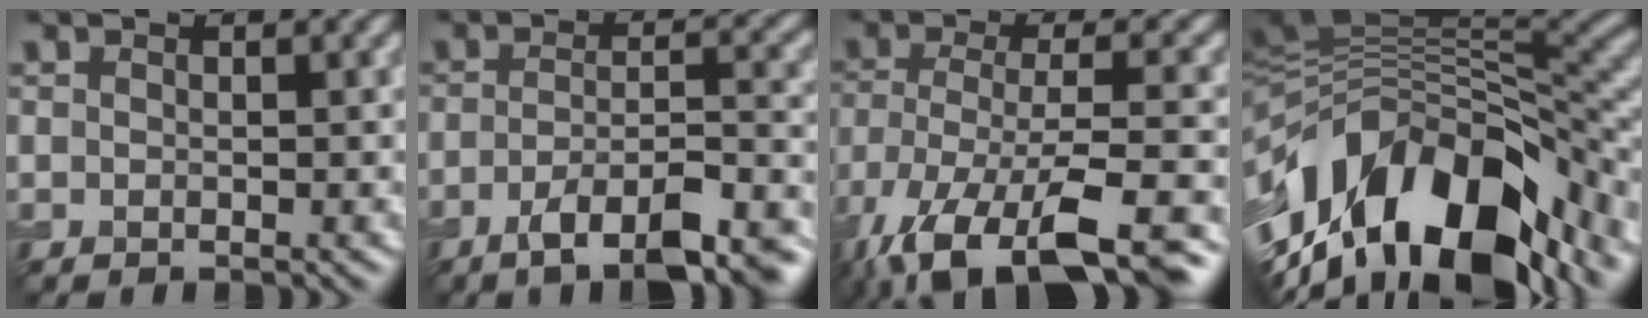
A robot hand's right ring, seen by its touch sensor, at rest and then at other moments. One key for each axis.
{"total": 9.4, "fx": -6.0, "fy": 2.8, "fz": 6.7, "tx": -0.104, "ty": -0.006, "tz": -0.091}
{"total": 13.9, "fx": -9.5, "fy": 5.3, "fz": 8.6, "tx": -0.172, "ty": -0.030, "tz": -0.134}
{"total": 15.6, "fx": -5.8, "fy": 7.9, "fz": 12.1, "tx": -0.203, "ty": 0.013, "tz": -0.094}